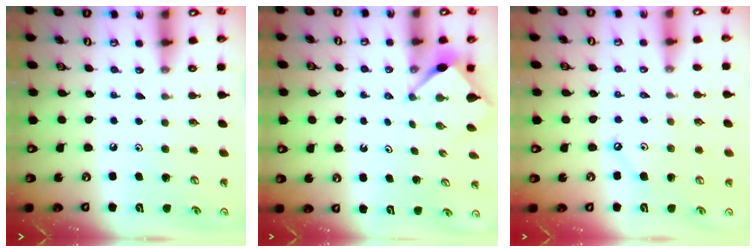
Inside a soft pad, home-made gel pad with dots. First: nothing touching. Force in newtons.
{"total": 3.5, "press": 3.5, "slide": 0.3}
{"total": 3.5, "press": 3.5, "slide": 0.1}